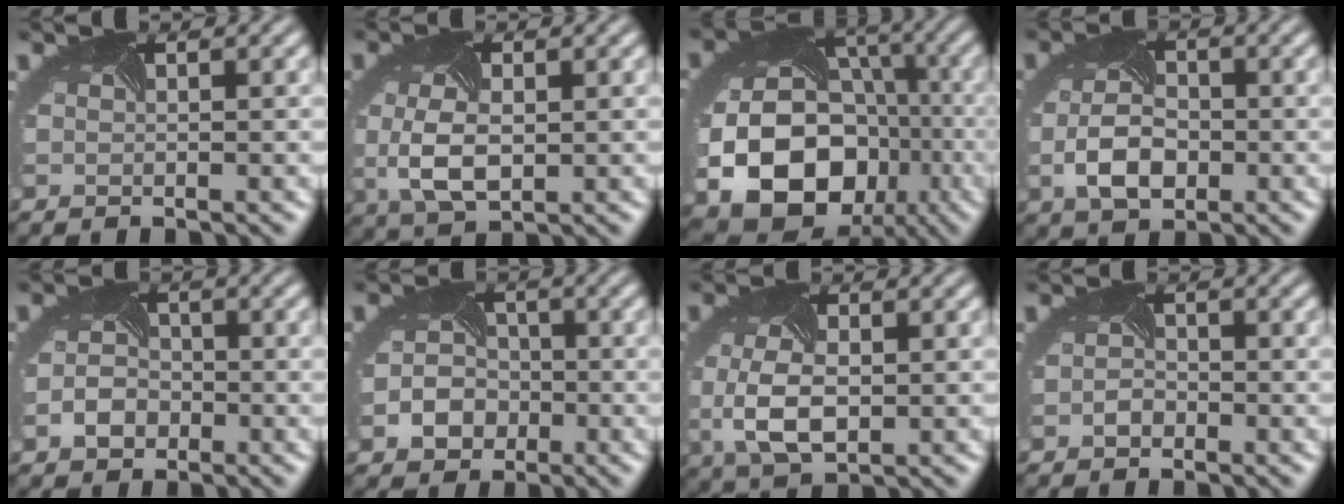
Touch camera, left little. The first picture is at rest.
{"total": 4.5, "force": [-0.4, 2.6, 3.7], "torque": [-0.092, -0.008, -0.006]}
{"total": 16.8, "force": [-5.0, 13.5, 8.7], "torque": [-0.171, -0.056, -0.089]}
{"total": 4.6, "force": [-1.0, 2.9, 3.4], "torque": [-0.076, -0.008, -0.023]}
{"total": 2.6, "force": [-1.3, 2.0, 1.1], "torque": [-0.020, -0.003, -0.026]}
{"total": 3.7, "force": [-1.5, 3.0, 1.5], "torque": [-0.021, -0.004, -0.027]}
{"total": 5.0, "force": [-0.5, 2.9, 4.0], "torque": [-0.100, -0.010, -0.009]}
{"total": 1.1, "force": [-0.7, 0.7, 0.4], "torque": [-0.011, -0.002, -0.016]}